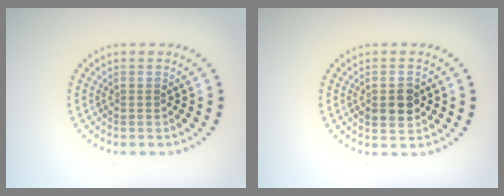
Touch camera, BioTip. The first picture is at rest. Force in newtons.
{"total": 2.9, "press": 2.9, "slide": 0.3}